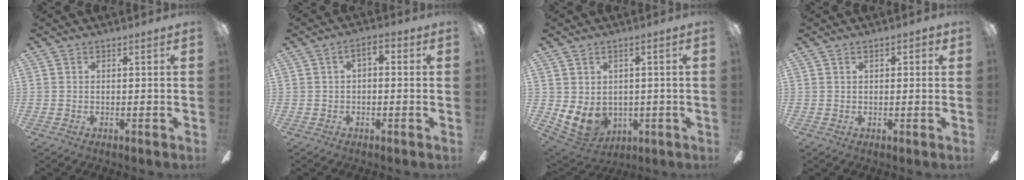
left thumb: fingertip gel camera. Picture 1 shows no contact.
{"total": 3.2, "force": [-0.1, 1.8, 2.7], "torque": [-0.042, 0.010, -0.006]}
{"total": 8.3, "force": [-0.7, 6.7, 4.9], "torque": [-0.120, -0.003, -0.009]}
{"total": 2.2, "force": [0.9, 1.1, 1.6], "torque": [-0.017, -0.001, 0.011]}